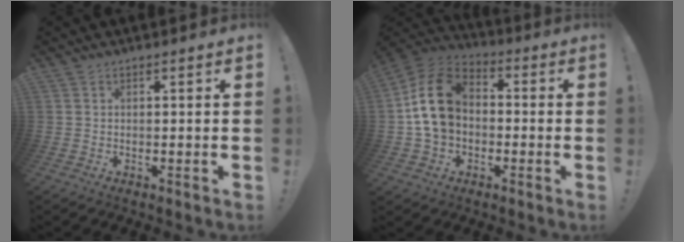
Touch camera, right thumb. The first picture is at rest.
{"total": 16.5, "force": [2.0, 12.4, 10.7], "torque": [-0.176, 0.017, 0.041]}